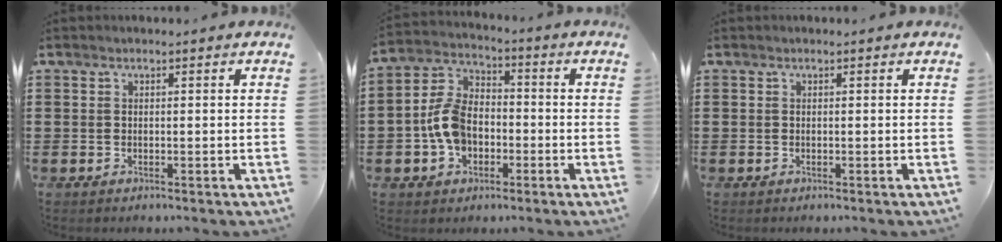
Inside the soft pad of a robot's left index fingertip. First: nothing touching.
{"total": 8.4, "force": [-2.1, 5.7, 5.8], "torque": [-0.138, 0.013, -0.044]}
{"total": 0.0}